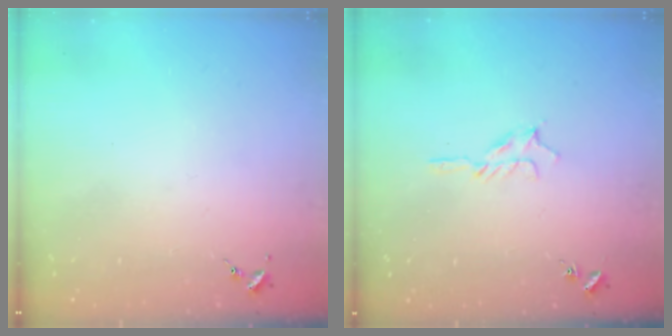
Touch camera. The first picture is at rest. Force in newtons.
{"total": 5.2, "press": 5.2, "slide": 0.6}